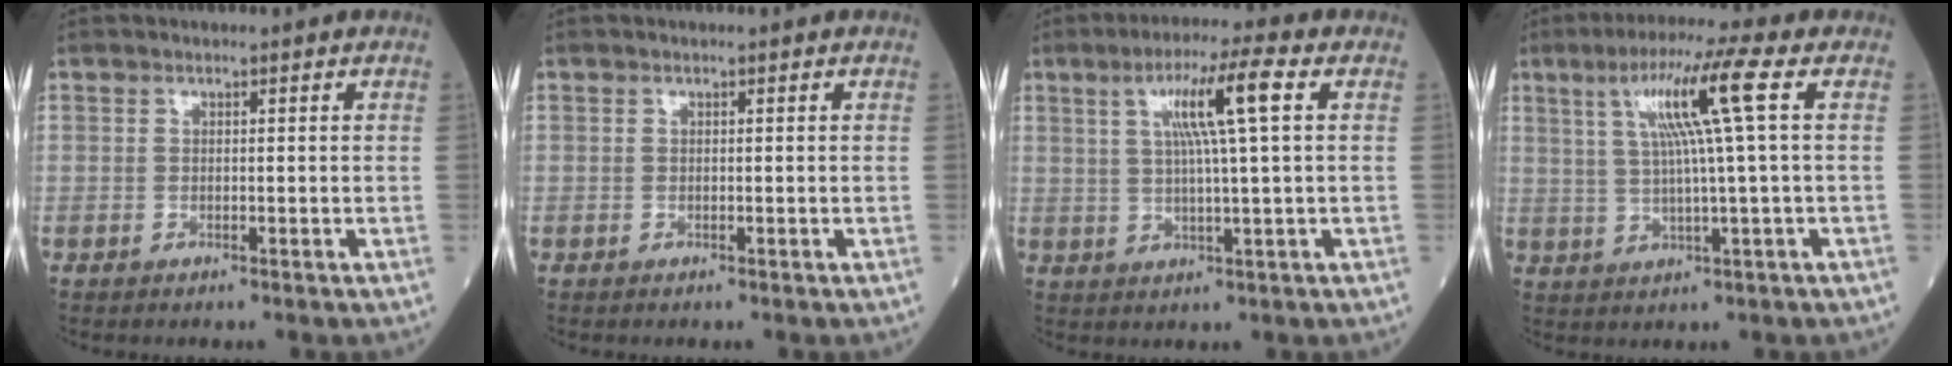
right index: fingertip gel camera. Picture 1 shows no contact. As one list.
[{"total": 0.0}, {"total": 8.9, "force": [2.7, -0.6, 8.5], "torque": [-0.151, 0.010, 0.046]}, {"total": 10.0, "force": [3.1, -1.5, 9.3], "torque": [-0.165, 0.016, 0.058]}]